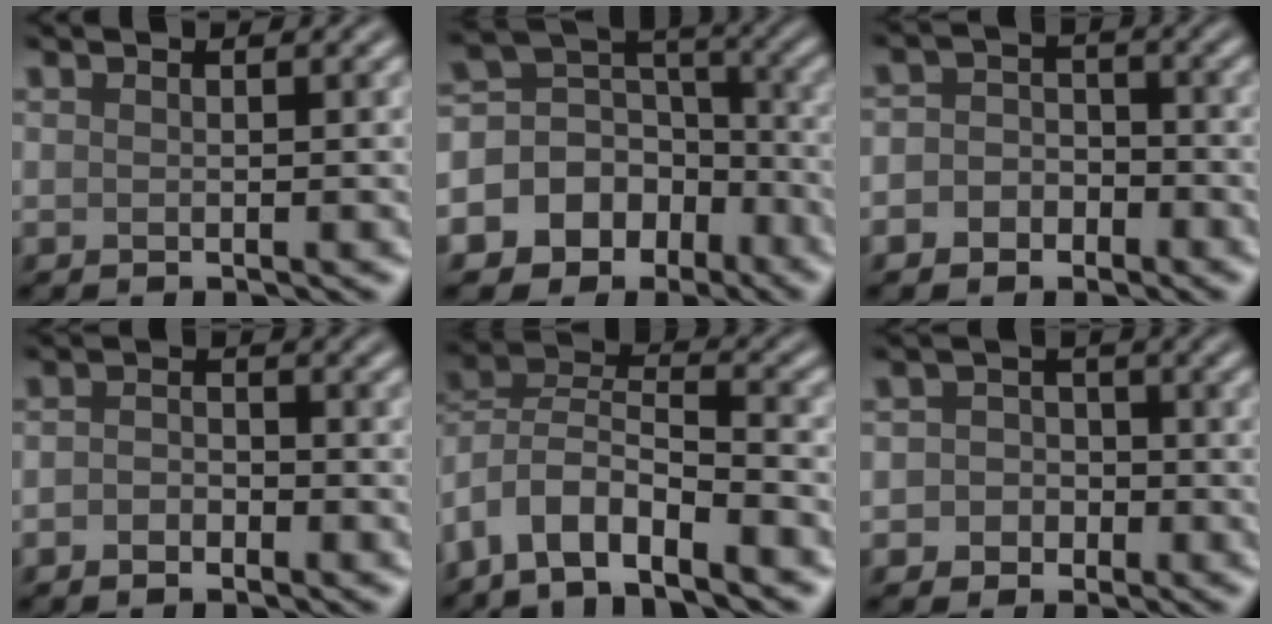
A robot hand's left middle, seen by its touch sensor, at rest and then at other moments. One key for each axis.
{"total": 11.1, "fx": -5.3, "fy": 9.2, "fz": 3.2, "tx": -0.079, "ty": -0.001, "tz": -0.094}
{"total": 3.4, "fx": -1.5, "fy": 2.8, "fz": 1.1, "tx": 0.009, "ty": 0.007, "tz": -0.041}
{"total": 1.9, "fx": -0.9, "fy": 1.2, "fz": 1.2, "tx": -0.021, "ty": 0.000, "tz": -0.021}
{"total": 8.0, "fx": -5.5, "fy": 2.9, "fz": 5.0, "tx": -0.088, "ty": 0.005, "tz": -0.111}
{"total": 3.4, "fx": -0.9, "fy": 3.1, "fz": 0.8, "tx": 0.019, "ty": 0.008, "tz": -0.036}